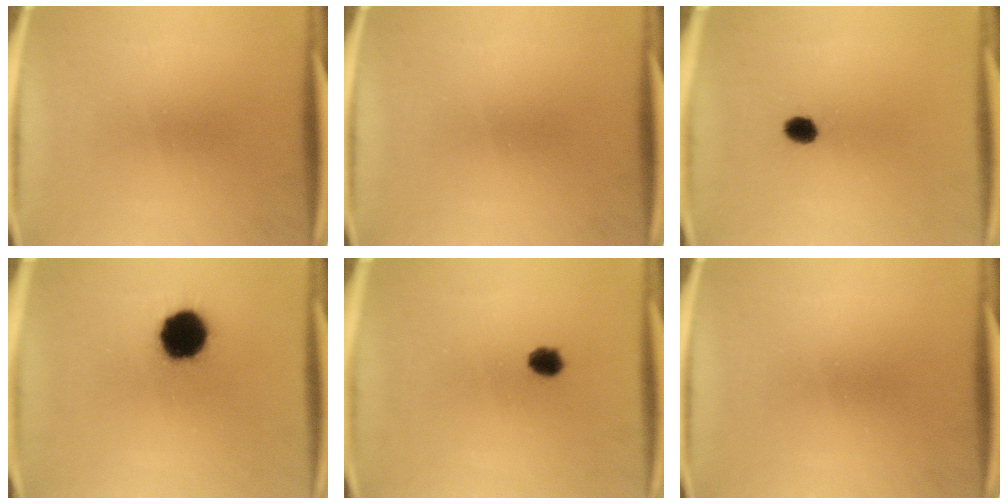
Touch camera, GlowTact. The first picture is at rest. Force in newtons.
{"total": 0.0}
{"total": 3.1}
{"total": 13.5}
{"total": 2.9}
{"total": 0.0}